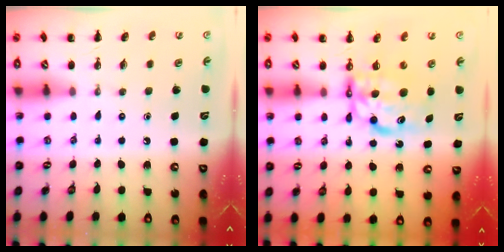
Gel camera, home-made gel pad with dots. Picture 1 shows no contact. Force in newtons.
{"total": 7.1, "press": 7.0, "slide": 1.4}